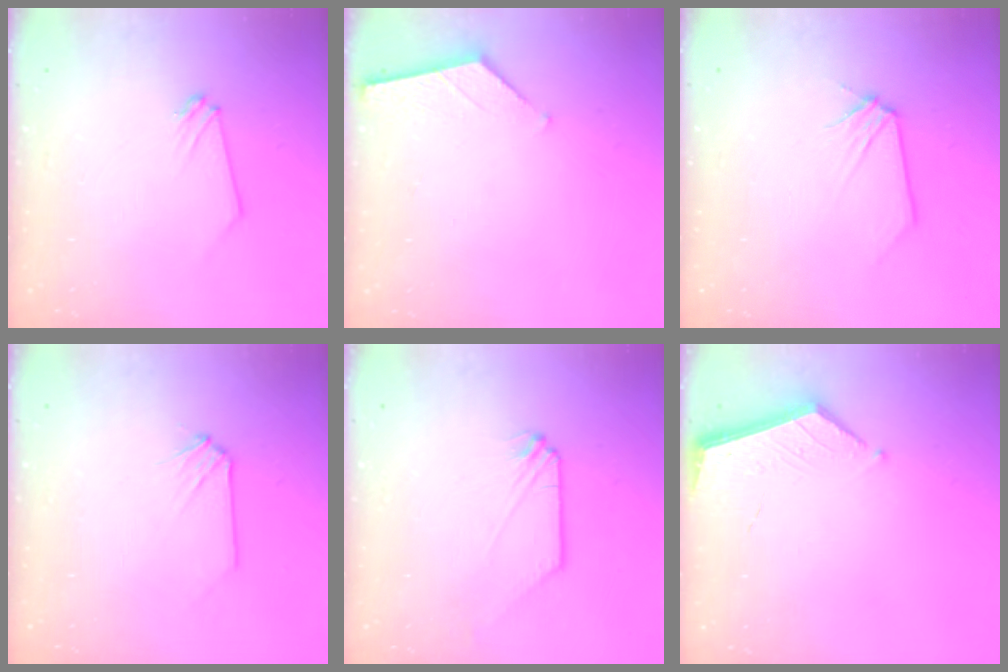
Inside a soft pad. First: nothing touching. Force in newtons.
{"total": 1.2, "press": 1.1, "slide": 0.2}
{"total": 0.6, "press": 0.6, "slide": 0.1}
{"total": 0.0}
{"total": 0.0}
{"total": 3.5, "press": 3.5, "slide": 0.4}